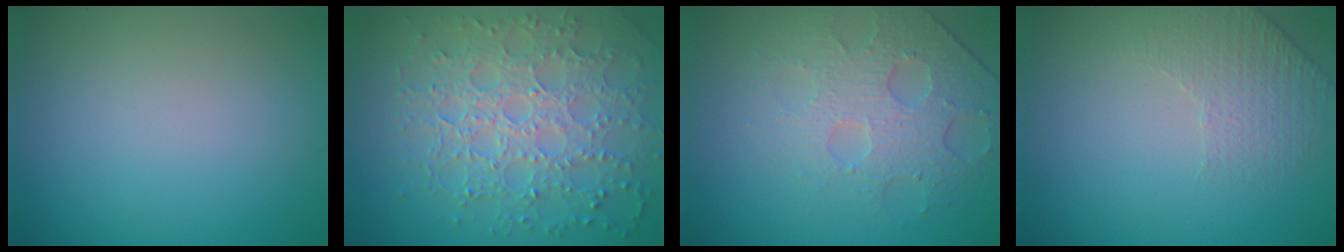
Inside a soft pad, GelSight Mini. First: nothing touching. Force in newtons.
{"total": 7.7, "press": 5.6, "slide": 5.3}
{"total": 3.8, "press": 3.6, "slide": 1.3}
{"total": 1.7, "press": 1.3, "slide": 1.1}